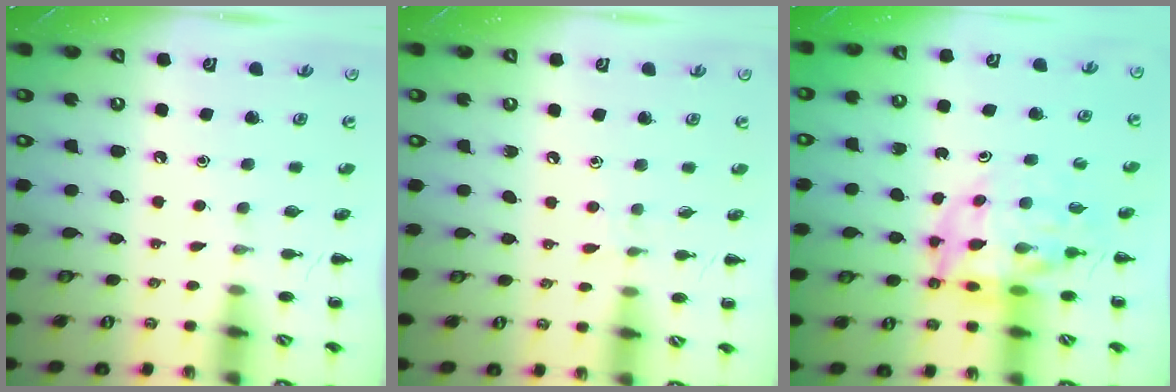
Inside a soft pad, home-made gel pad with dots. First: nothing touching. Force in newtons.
{"total": 3.0, "press": 2.7, "slide": 1.2}
{"total": 11.4, "press": 10.8, "slide": 3.5}